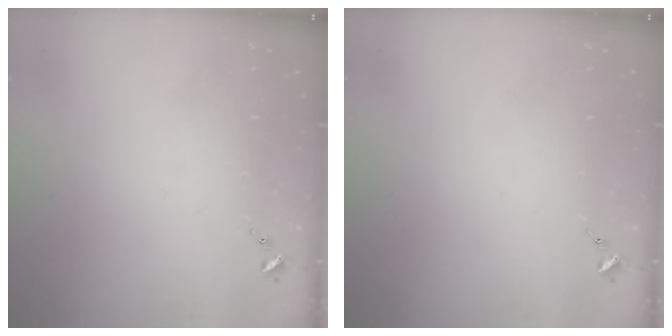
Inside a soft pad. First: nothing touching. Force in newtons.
{"total": 0.0}